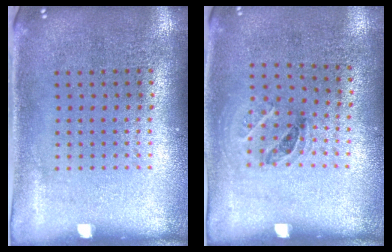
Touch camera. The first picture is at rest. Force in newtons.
{"total": 1.1, "press": 0.7, "slide": 0.9}